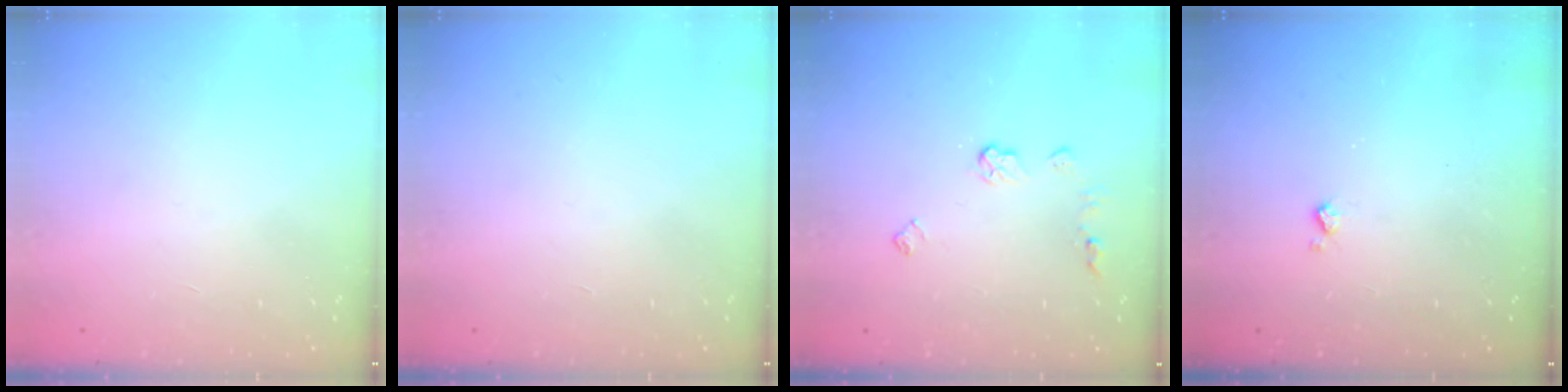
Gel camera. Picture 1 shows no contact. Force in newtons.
{"total": 0.0}
{"total": 5.4, "press": 5.4, "slide": 0.7}
{"total": 3.5, "press": 3.5, "slide": 0.5}